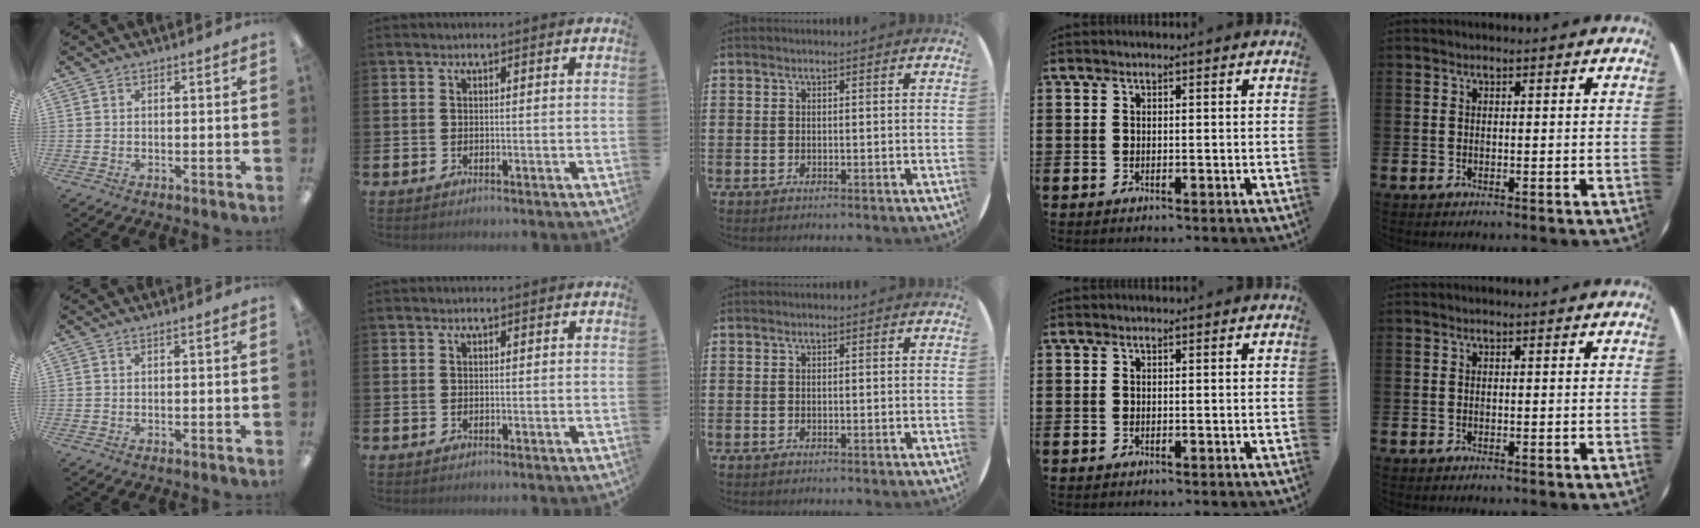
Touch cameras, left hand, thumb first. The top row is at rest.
{"thumb": {"total": 0.5, "force": [0.1, 0.0, 0.5], "torque": [-0.009, -0.001, 0.002]}}